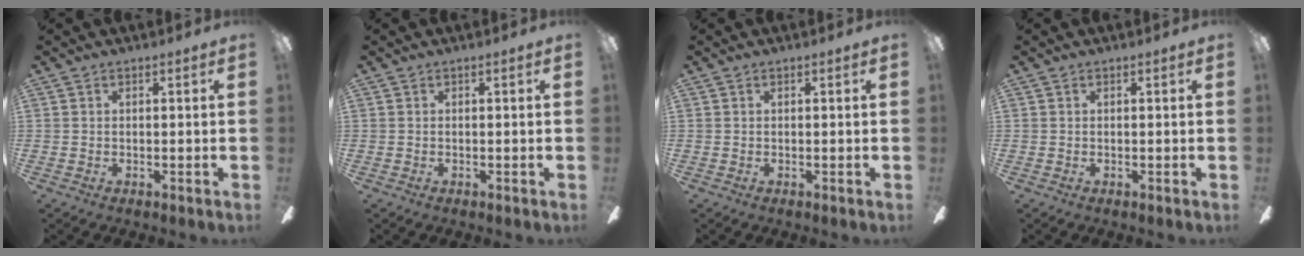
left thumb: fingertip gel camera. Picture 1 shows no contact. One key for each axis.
{"total": 0.0}
{"total": 0.0}
{"total": 0.0}